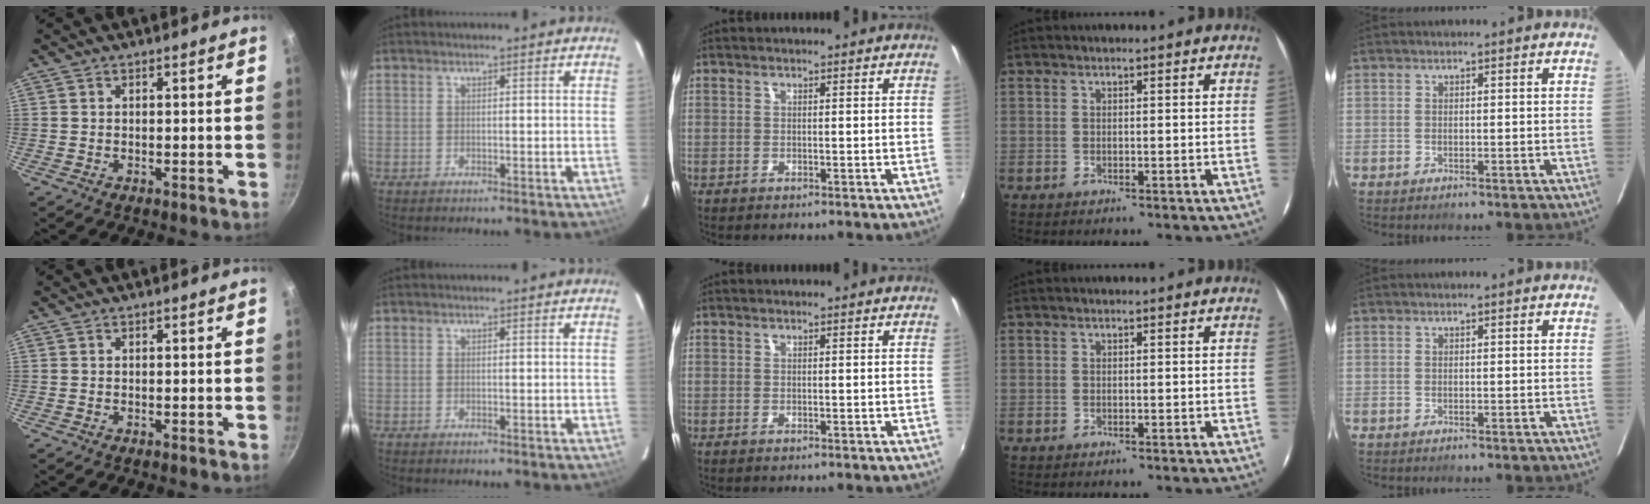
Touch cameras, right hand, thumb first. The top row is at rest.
{}